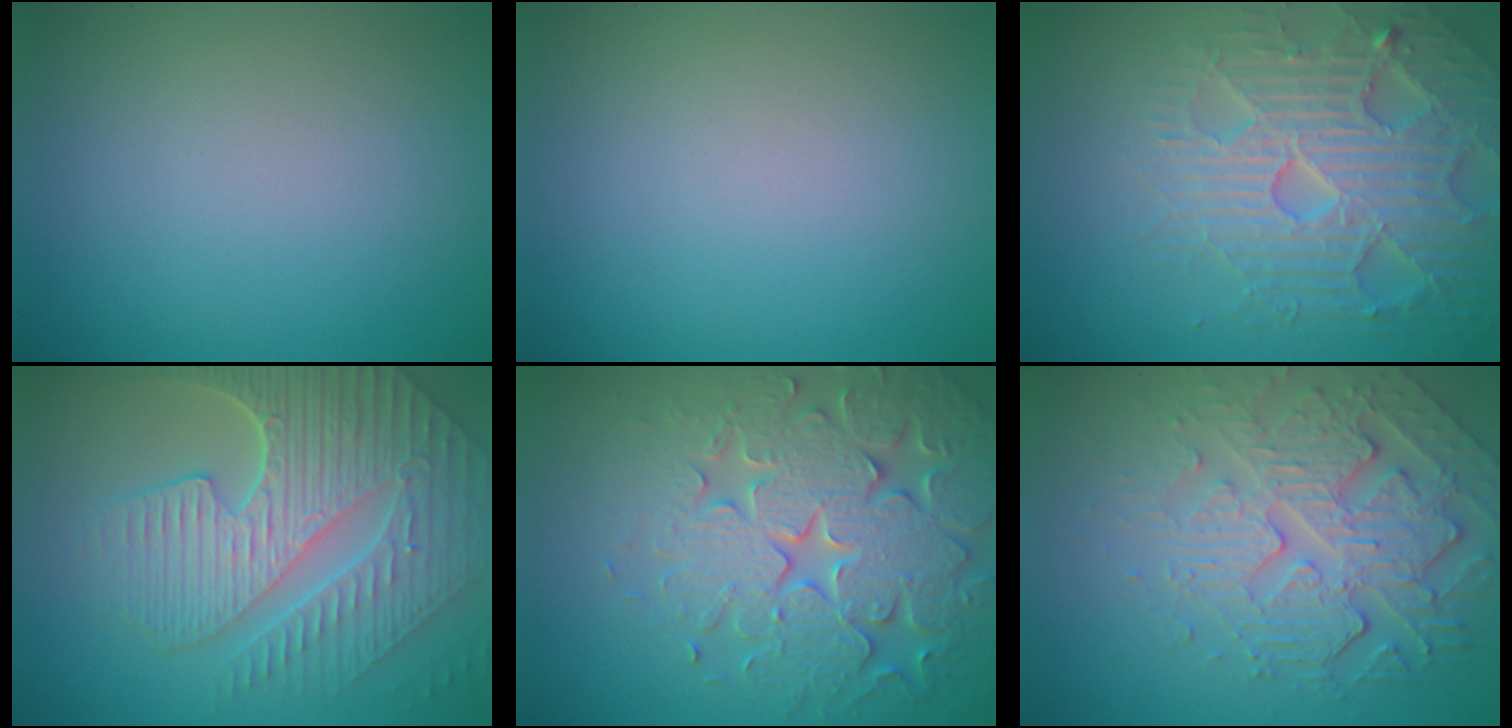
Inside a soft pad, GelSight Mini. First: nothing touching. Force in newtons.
{"total": 0.0}
{"total": 7.0, "press": 6.9, "slide": 1.4}
{"total": 9.1, "press": 6.1, "slide": 6.7}
{"total": 7.8, "press": 7.6, "slide": 1.6}
{"total": 6.4, "press": 4.9, "slide": 4.1}